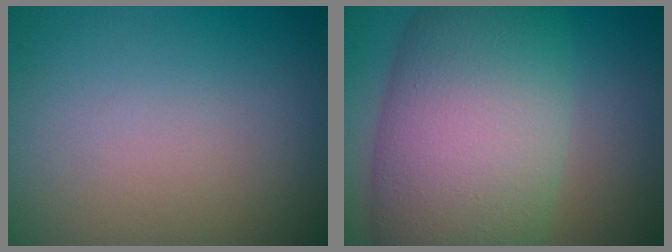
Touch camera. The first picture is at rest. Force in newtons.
{"total": 13.1, "press": 13.1, "slide": 0.3}